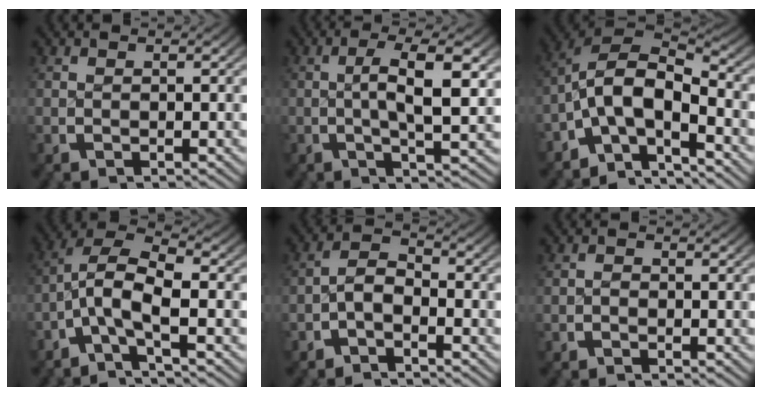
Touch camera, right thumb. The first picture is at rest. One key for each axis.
{"total": 5.8, "fx": 0.6, "fy": 1.6, "fz": 5.5, "tx": -0.096, "ty": 0.002, "tz": 0.008}
{"total": 12.6, "fx": -2.7, "fy": 8.7, "fz": 8.7, "tx": -0.186, "ty": -0.037, "tz": -0.044}
{"total": 7.7, "fx": -1.6, "fy": 4.6, "fz": 6.0, "tx": -0.133, "ty": -0.029, "tz": -0.027}
{"total": 3.5, "fx": -1.4, "fy": 2.3, "fz": 2.3, "tx": -0.039, "ty": -0.010, "tz": -0.027}
{"total": 0.5, "fx": -0.4, "fy": 0.3, "fz": 0.2, "tx": -0.003, "ty": -0.002, "tz": -0.009}